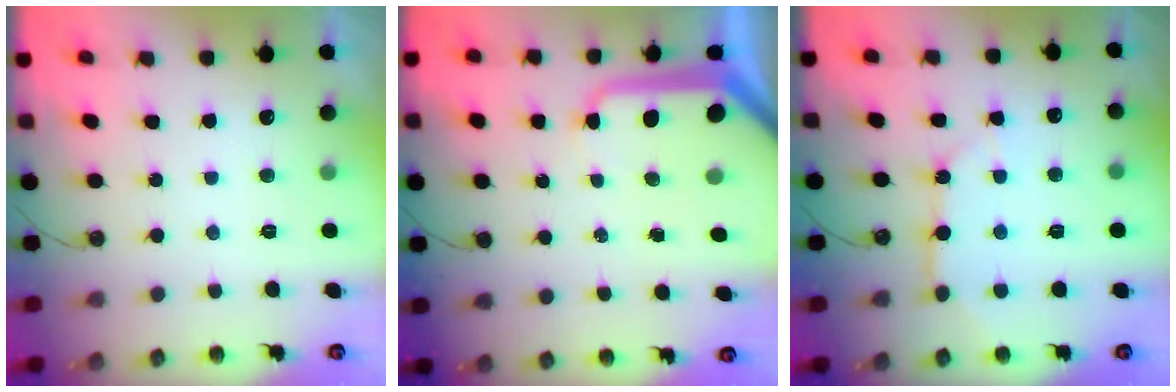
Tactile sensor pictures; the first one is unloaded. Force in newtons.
{"total": 12.4, "press": 12.4, "slide": 1.3}
{"total": 8.1, "press": 8.1, "slide": 0.4}